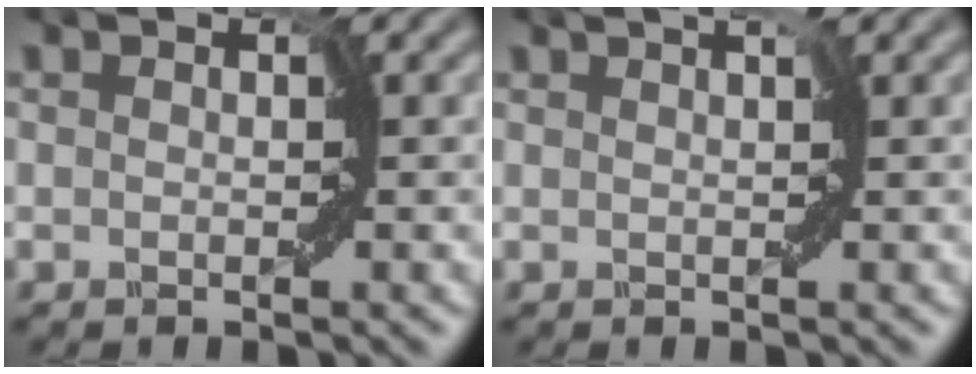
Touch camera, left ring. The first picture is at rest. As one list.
[{"total": 1.4, "force": [0.9, 0.1, 1.1], "torque": [-0.016, 0.009, 0.003]}]